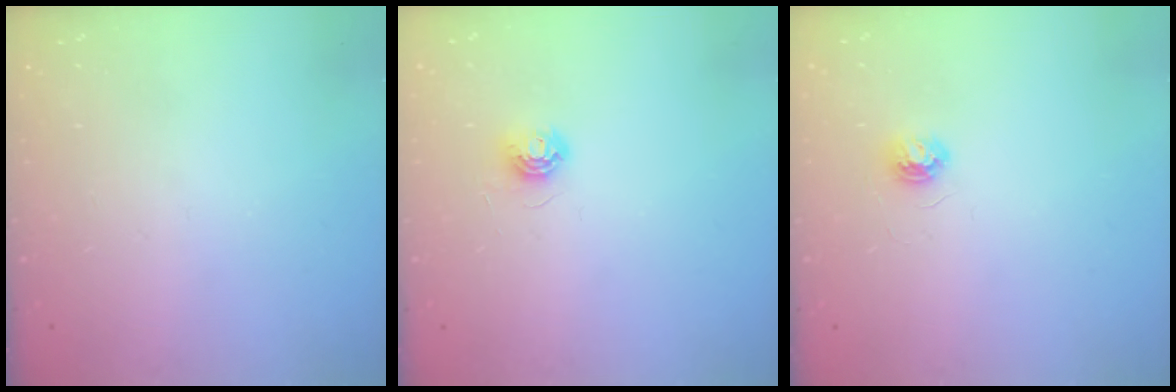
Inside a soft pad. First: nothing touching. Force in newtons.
{"total": 5.4, "press": 5.4, "slide": 0.3}
{"total": 3.7, "press": 3.7, "slide": 0.4}